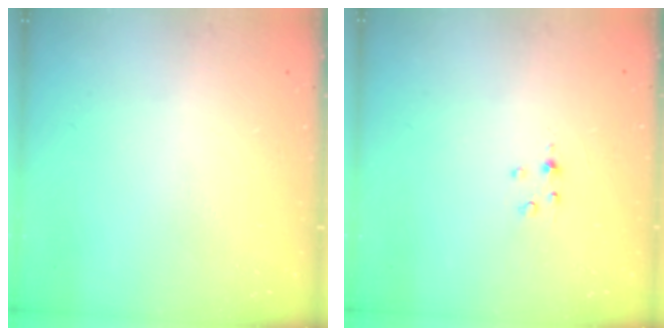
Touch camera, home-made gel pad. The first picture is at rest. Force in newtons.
{"total": 1.8, "press": 1.7, "slide": 0.3}